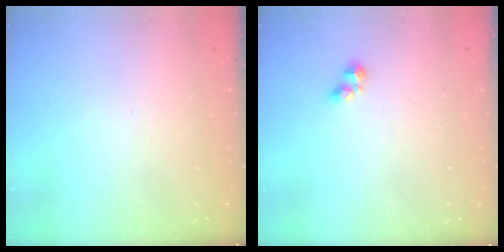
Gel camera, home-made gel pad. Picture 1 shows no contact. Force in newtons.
{"total": 2.6, "press": 2.5, "slide": 0.5}